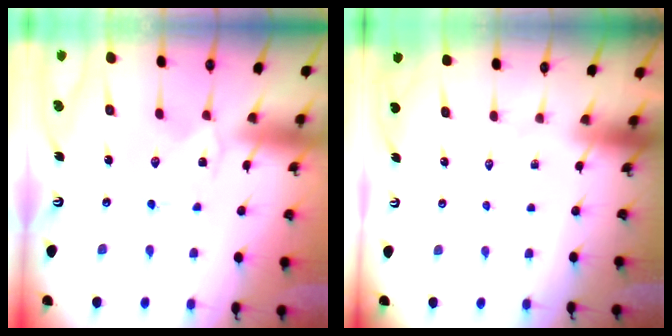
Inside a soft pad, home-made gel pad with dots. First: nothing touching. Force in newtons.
{"total": 0.0}